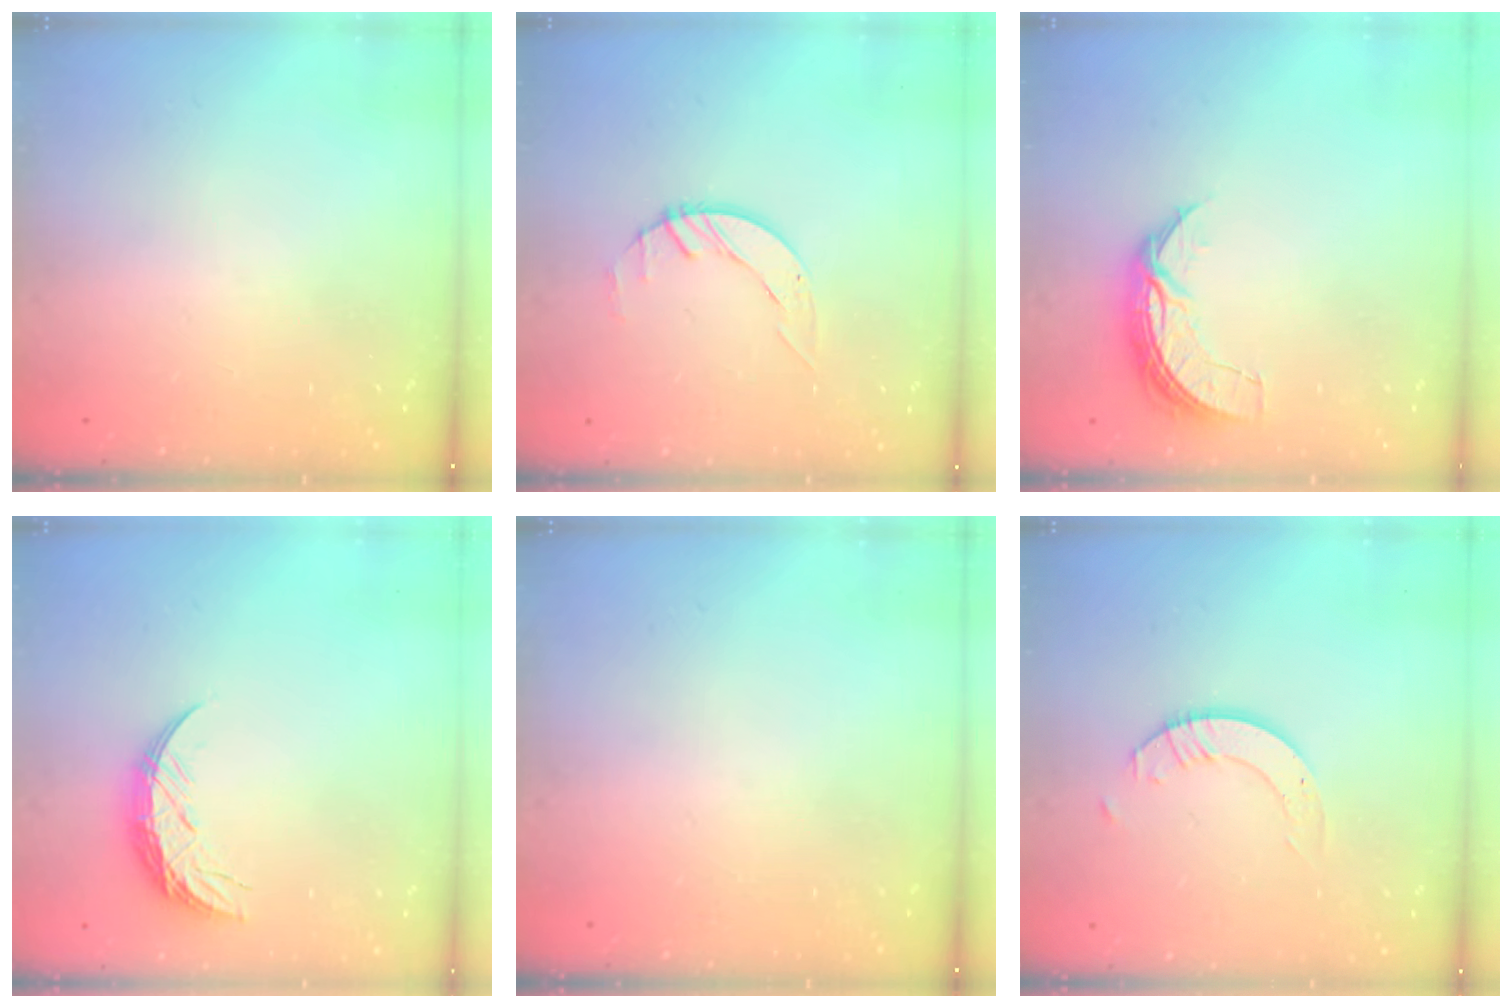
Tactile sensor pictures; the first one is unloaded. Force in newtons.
{"total": 2.9, "press": 2.8, "slide": 0.3}
{"total": 6.9, "press": 6.9, "slide": 0.6}
{"total": 8.2, "press": 8.2, "slide": 0.8}
{"total": 0.0}
{"total": 3.5, "press": 3.5, "slide": 0.1}